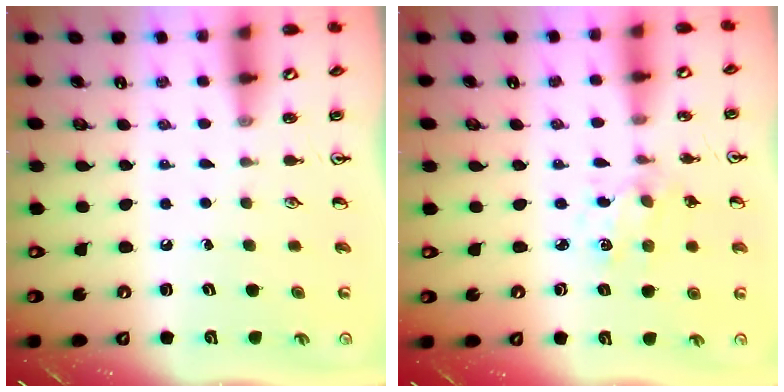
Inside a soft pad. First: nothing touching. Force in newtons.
{"total": 1.3, "press": 1.3, "slide": 0.1}